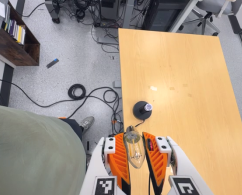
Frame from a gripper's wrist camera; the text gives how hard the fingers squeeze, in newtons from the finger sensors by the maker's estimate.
{"total": 20.6, "left": 22.6, "right": 18.6}